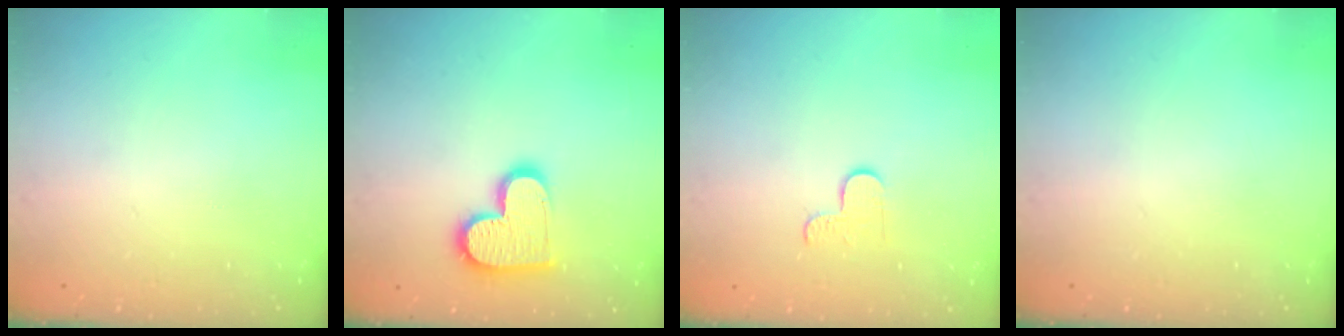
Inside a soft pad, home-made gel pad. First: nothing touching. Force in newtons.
{"total": 14.0, "press": 13.9, "slide": 0.5}
{"total": 2.9, "press": 2.9, "slide": 0.3}
{"total": 0.0}